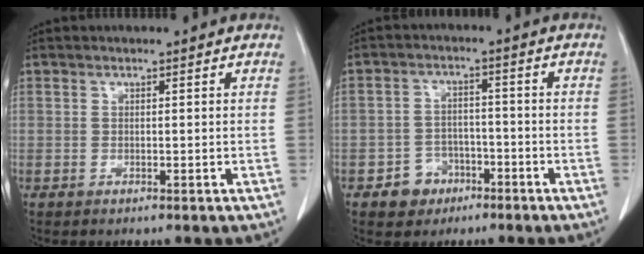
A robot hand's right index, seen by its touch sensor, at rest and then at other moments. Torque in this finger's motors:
{"motor_torque": [-0.25, -0.06, -0.05, -0.12]}